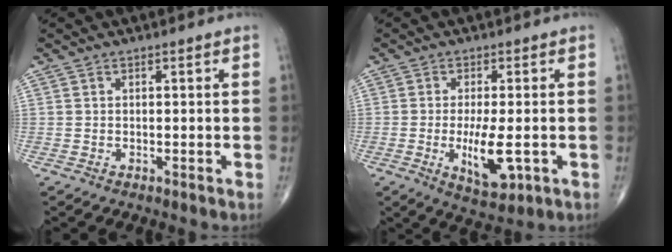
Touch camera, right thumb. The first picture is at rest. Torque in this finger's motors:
{"motor_torque": [1.32, 1.07, 1.11, -0.01, 0.31]}